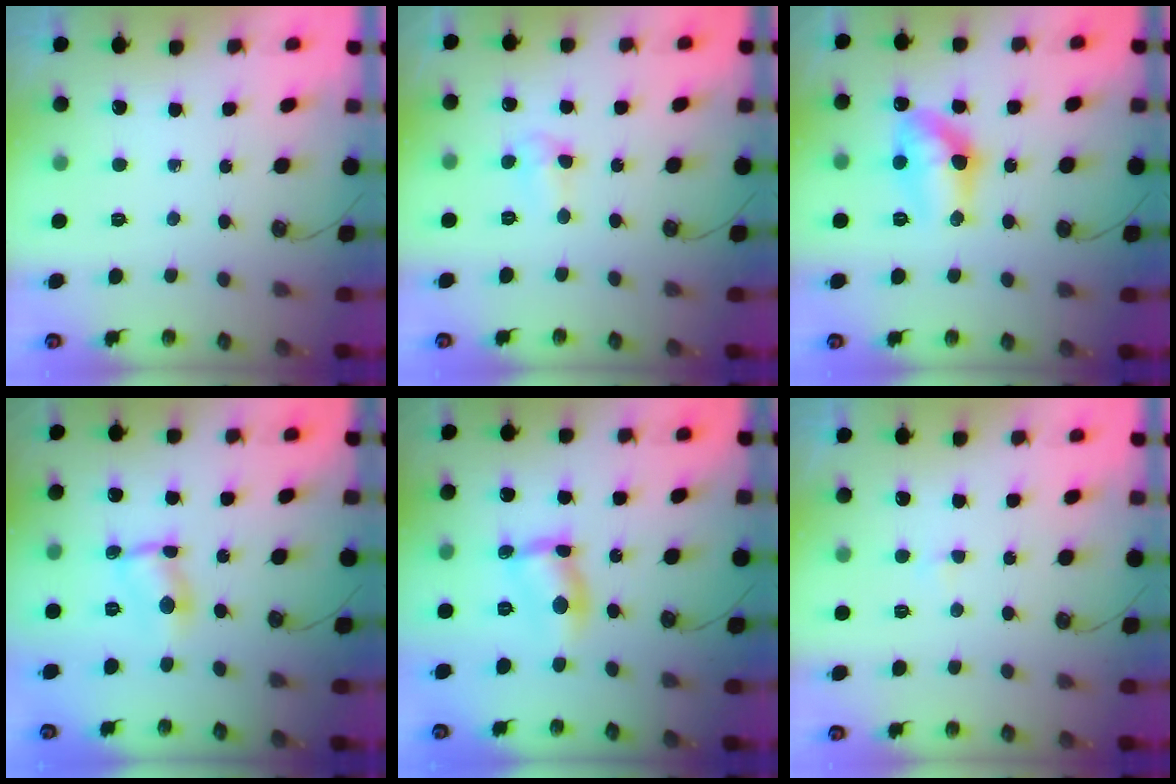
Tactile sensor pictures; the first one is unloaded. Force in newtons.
{"total": 3.4, "press": 3.4, "slide": 0.5}
{"total": 12.5, "press": 12.5, "slide": 0.6}
{"total": 2.9, "press": 2.9, "slide": 0.2}
{"total": 6.7, "press": 6.7, "slide": 0.3}
{"total": 1.7, "press": 1.7, "slide": 0.3}